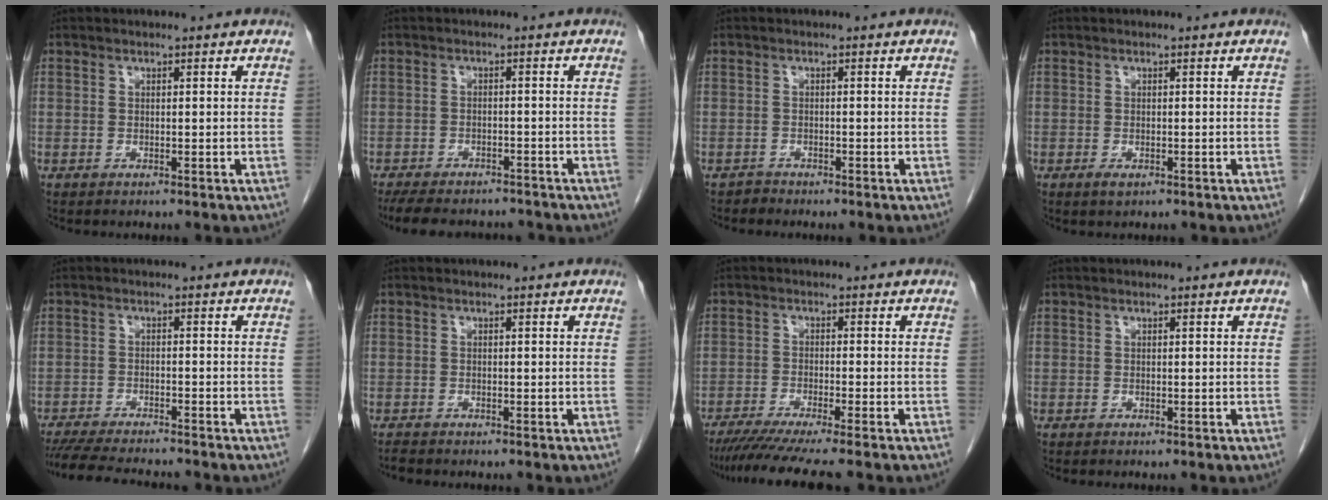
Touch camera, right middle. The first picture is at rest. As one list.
[{"total": 12.5, "force": [-10.9, 4.0, 4.8], "torque": [-0.099, -0.005, -0.145]}, {"total": 0.7, "force": [-0.7, 0.2, -0.3], "torque": [0.004, -0.001, -0.014]}, {"total": 1.1, "force": [-0.6, 0.4, 0.9], "torque": [-0.019, -0.003, -0.005]}, {"total": 10.3, "force": [-9.5, 0.9, 4.1], "torque": [-0.066, -0.016, -0.145]}, {"total": 0.6, "force": [-0.6, 0.1, 0.1], "torque": [-0.010, -0.002, -0.012]}, {"total": 9.1, "force": [-7.6, -1.1, 4.9], "torque": [-0.064, -0.028, -0.119]}, {"total": 0.0}]